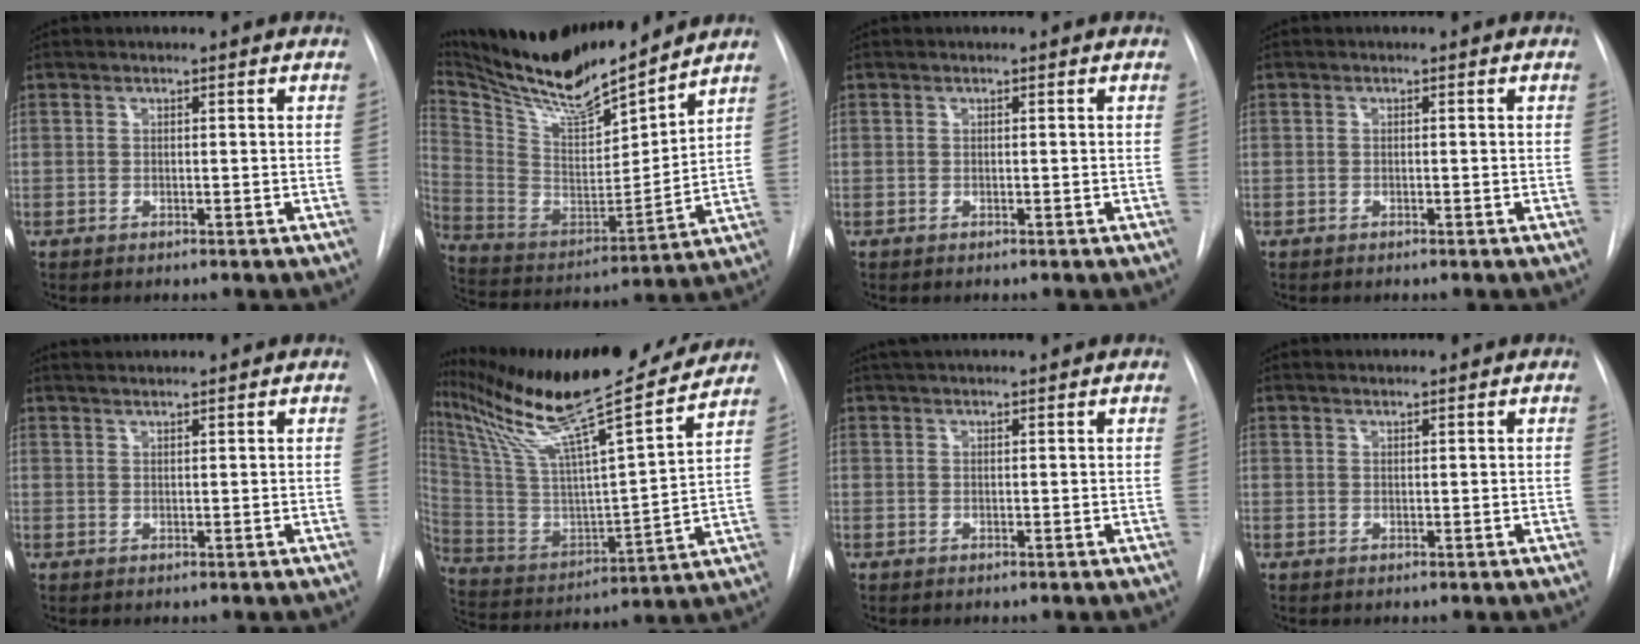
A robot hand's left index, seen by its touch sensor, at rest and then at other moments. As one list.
[{"total": 22.1, "force": [19.8, 2.6, 9.5], "torque": [-0.190, -0.014, 0.339]}, {"total": 0.0}, {"total": 0.0}, {"total": 4.3, "force": [4.1, -0.1, 1.4], "torque": [-0.022, 0.026, 0.065]}, {"total": 27.5, "force": [23.0, 1.0, 15.1], "torque": [-0.281, -0.027, 0.376]}, {"total": 7.4, "force": [6.7, 0.5, 3.0], "torque": [-0.048, 0.033, 0.092]}, {"total": 1.6, "force": [1.5, 0.2, 0.4], "torque": [-0.010, 0.010, 0.027]}]